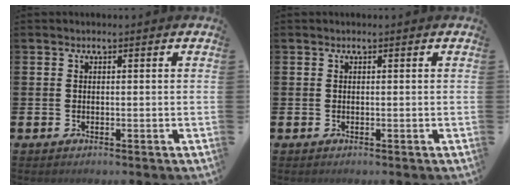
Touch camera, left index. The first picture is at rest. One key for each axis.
{"total": 0.0}